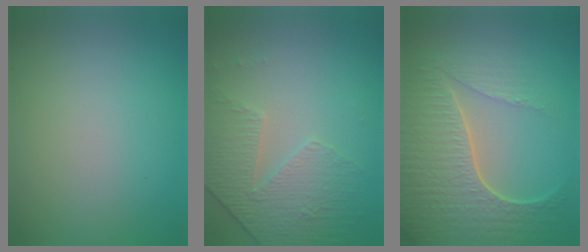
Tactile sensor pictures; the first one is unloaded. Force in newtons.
{"total": 4.8, "press": 3.3, "slide": 3.5}
{"total": 7.3, "press": 5.5, "slide": 4.8}